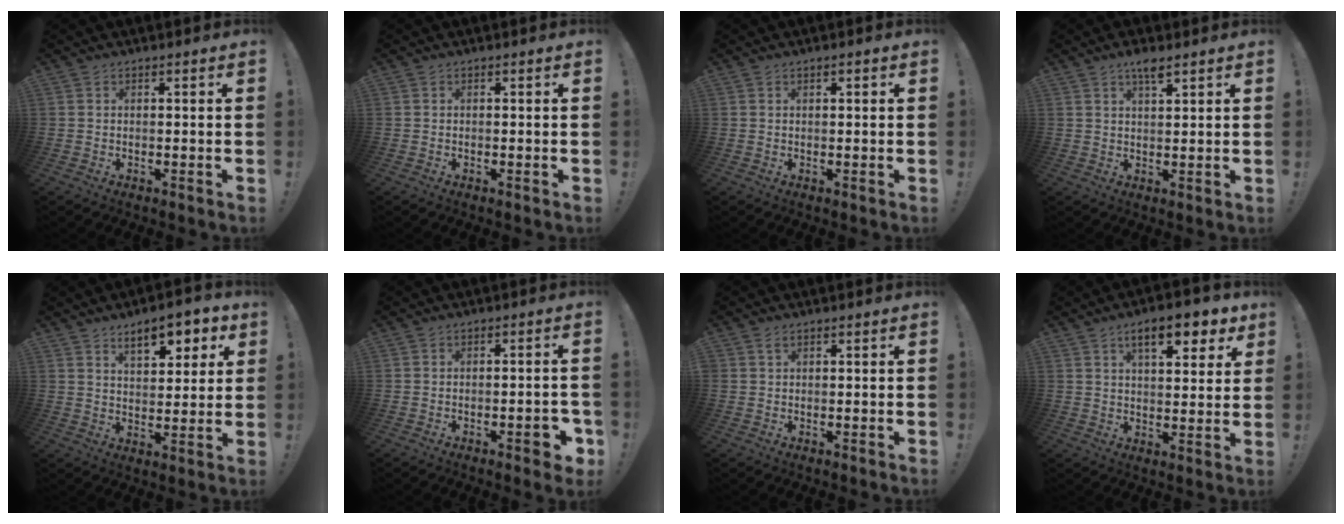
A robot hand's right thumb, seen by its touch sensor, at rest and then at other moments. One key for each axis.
{"total": 0.0}
{"total": 0.6, "fx": 0.3, "fy": 0.4, "fz": 0.4, "tx": -0.006, "ty": 0.001, "tz": 0.005}
{"total": 4.1, "fx": 2.8, "fy": 0.8, "fz": 2.9, "tx": -0.043, "ty": -0.015, "tz": 0.043}
{"total": 10.2, "fx": 5.9, "fy": 4.4, "fz": 7.1, "tx": -0.102, "ty": -0.024, "tz": 0.100}
{"total": 5.3, "fx": -2.7, "fy": 1.9, "fz": 4.2, "tx": -0.045, "ty": 0.009, "tz": -0.042}
{"total": 0.9, "fx": 0.6, "fy": 0.4, "fz": 0.6, "tx": -0.007, "ty": -0.002, "tz": 0.011}
{"total": 11.1, "fx": 6.0, "fy": 4.1, "fz": 8.4, "tx": -0.121, "ty": -0.022, "tz": 0.098}